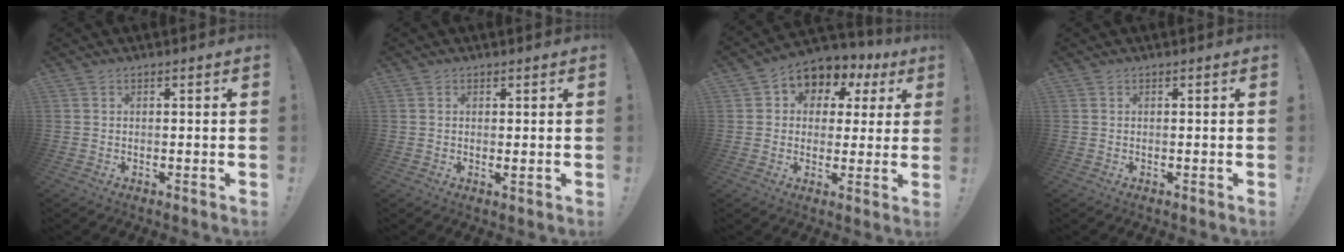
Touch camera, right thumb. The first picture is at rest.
{"total": 0.9, "force": [0.6, 0.4, 0.6], "torque": [-0.005, -0.004, 0.010]}
{"total": 7.3, "force": [2.7, 6.2, 2.6], "torque": [-0.030, -0.025, 0.055]}
{"total": 0.0}